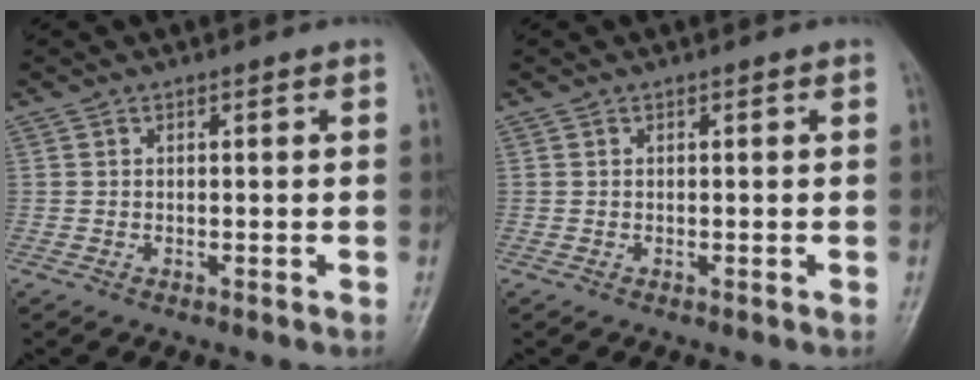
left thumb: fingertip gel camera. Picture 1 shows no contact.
{"total": 0.0}